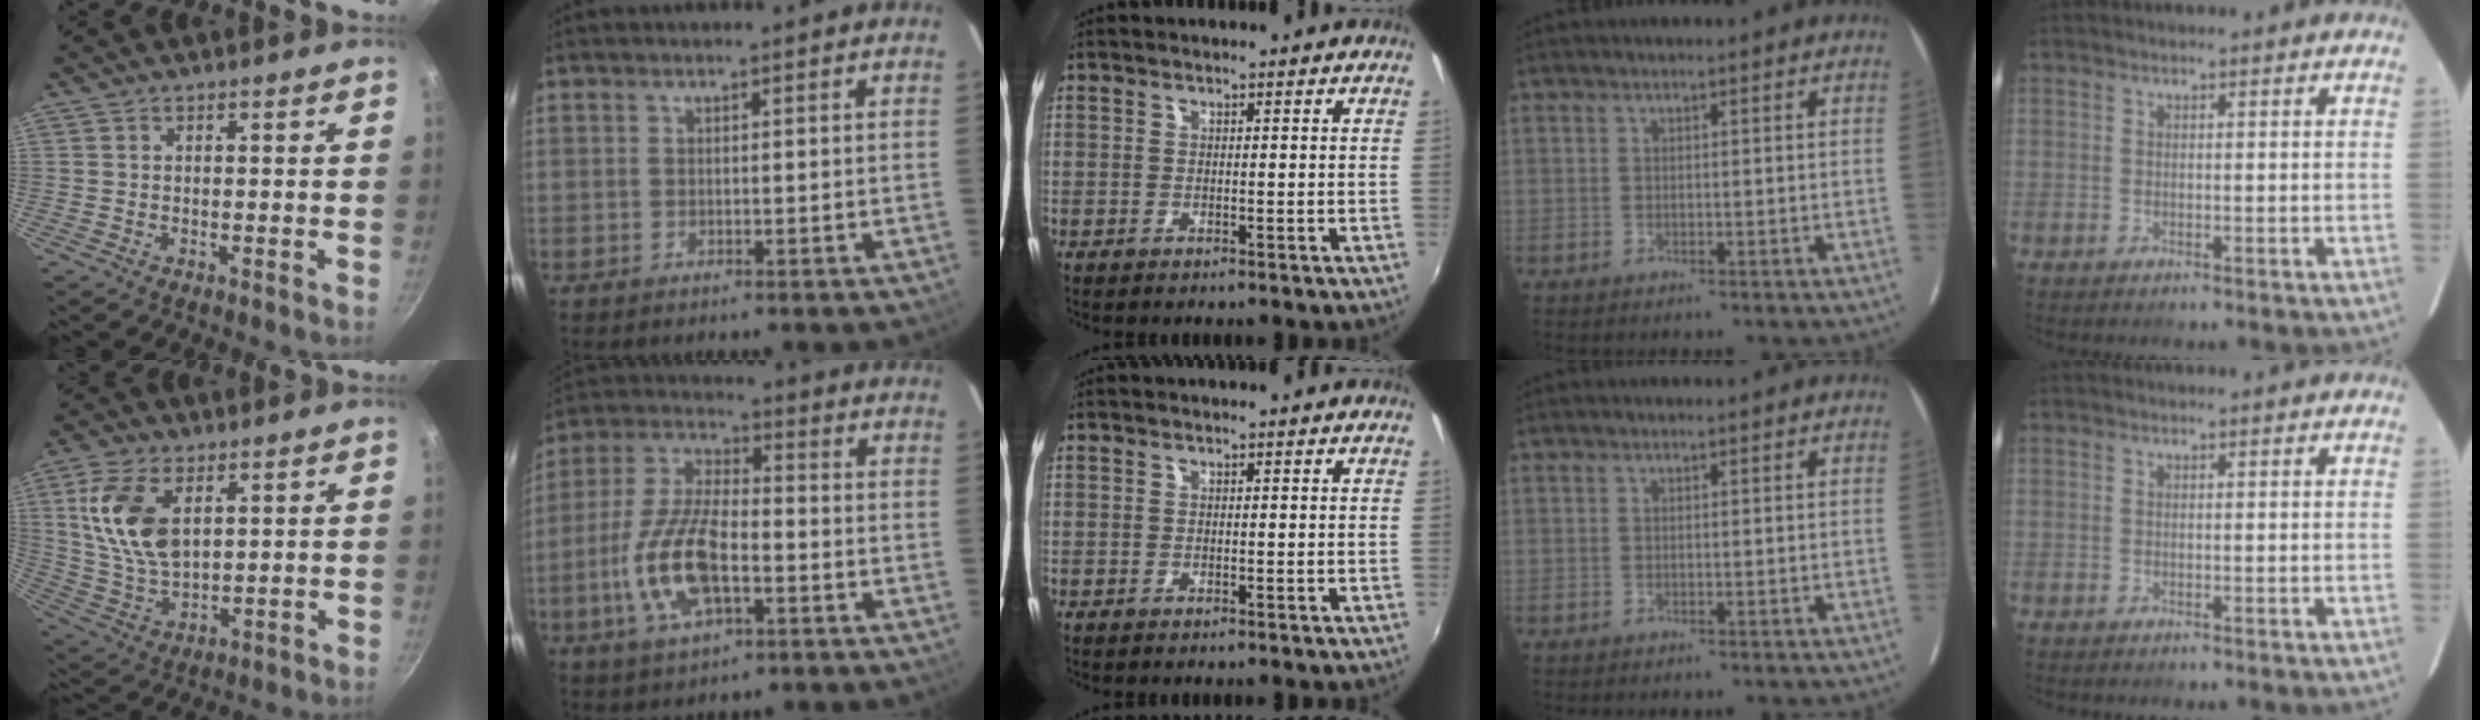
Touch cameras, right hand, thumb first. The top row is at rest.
{"thumb": {"total": 13.7, "force": [4.2, 7.8, 10.4], "torque": [-0.193, -0.018, 0.091]}, "index": {"total": 14.8, "force": [-4.5, 6.2, 12.7], "torque": [-0.274, -0.003, -0.084]}}